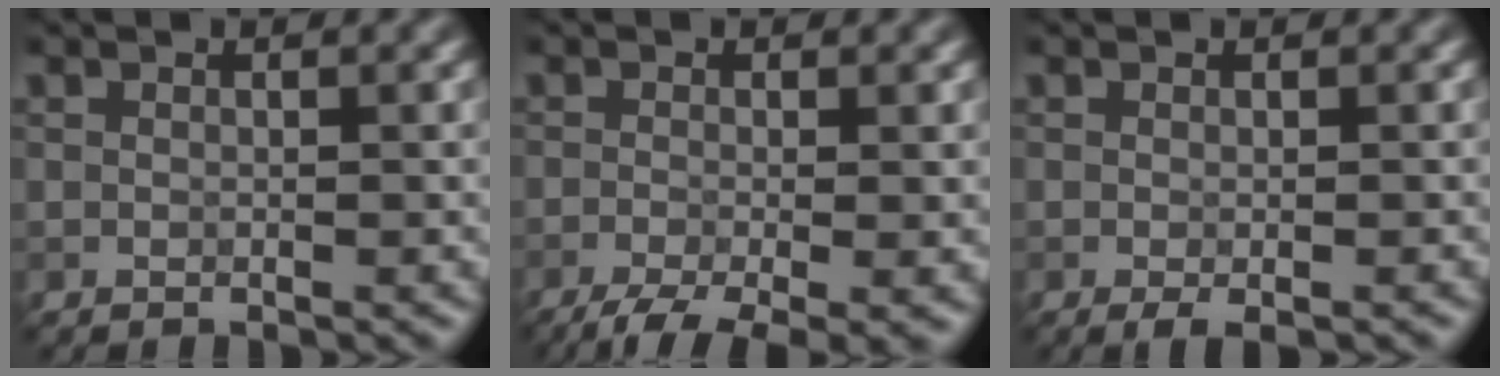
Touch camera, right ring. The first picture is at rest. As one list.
[{"total": 5.6, "force": [-3.2, 1.5, 4.4], "torque": [-0.069, -0.011, -0.056]}, {"total": 1.4, "force": [-0.7, 0.2, 1.2], "torque": [-0.019, -0.005, -0.010]}]